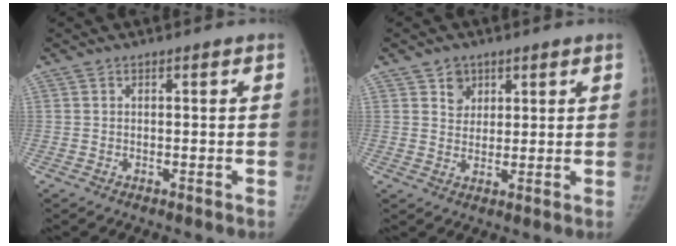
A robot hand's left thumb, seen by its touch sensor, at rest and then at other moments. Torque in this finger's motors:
{"motor_torque": [-0.16, -0.30, 0.59, -0.59, 0.05]}